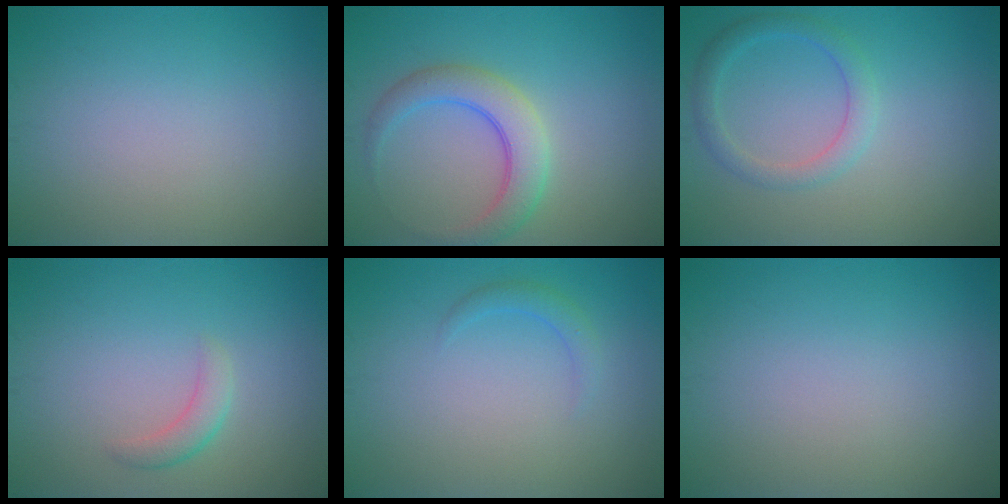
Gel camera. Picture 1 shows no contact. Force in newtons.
{"total": 4.1, "press": 4.1, "slide": 0.1}
{"total": 2.4, "press": 2.4, "slide": 0.1}
{"total": 1.7, "press": 1.7, "slide": 0.1}
{"total": 1.3, "press": 1.3, "slide": 0.1}
{"total": 0.0}